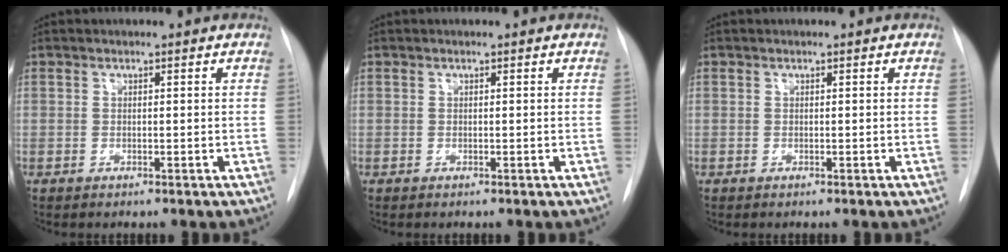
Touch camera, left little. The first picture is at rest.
{"total": 0.0}
{"total": 0.0}